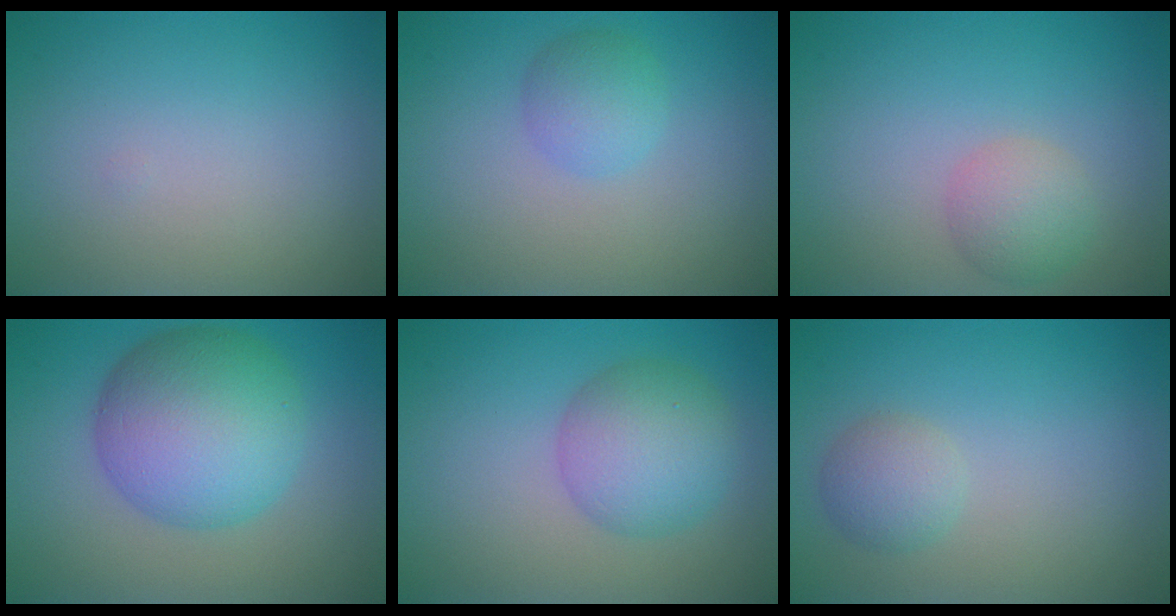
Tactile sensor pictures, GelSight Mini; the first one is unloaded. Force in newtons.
{"total": 2.4, "press": 2.4, "slide": 0.1}
{"total": 2.6, "press": 2.6, "slide": 0.1}
{"total": 9.4, "press": 9.4, "slide": 0.1}
{"total": 5.2, "press": 5.2, "slide": 0.2}
{"total": 2.2, "press": 2.2, "slide": 0.1}